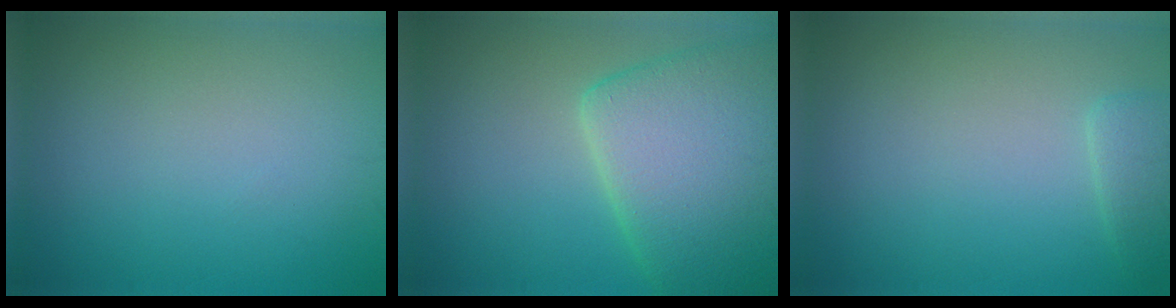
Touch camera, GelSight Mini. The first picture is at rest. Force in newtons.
{"total": 9.5, "press": 9.4, "slide": 0.5}
{"total": 1.6, "press": 1.6, "slide": 0.2}